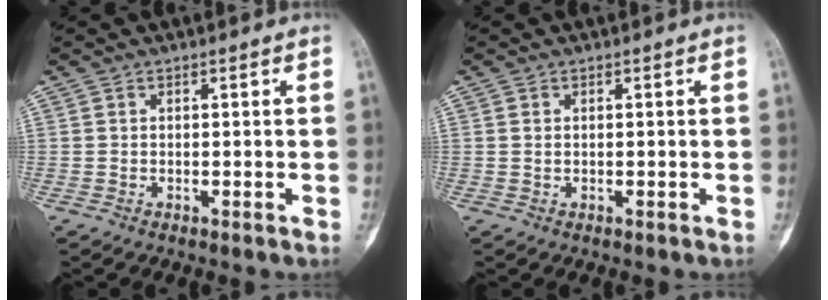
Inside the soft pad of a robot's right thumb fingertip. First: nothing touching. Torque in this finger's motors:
{"motor_torque": [-0.37, 0.19, 0.38, -0.04, -0.03]}